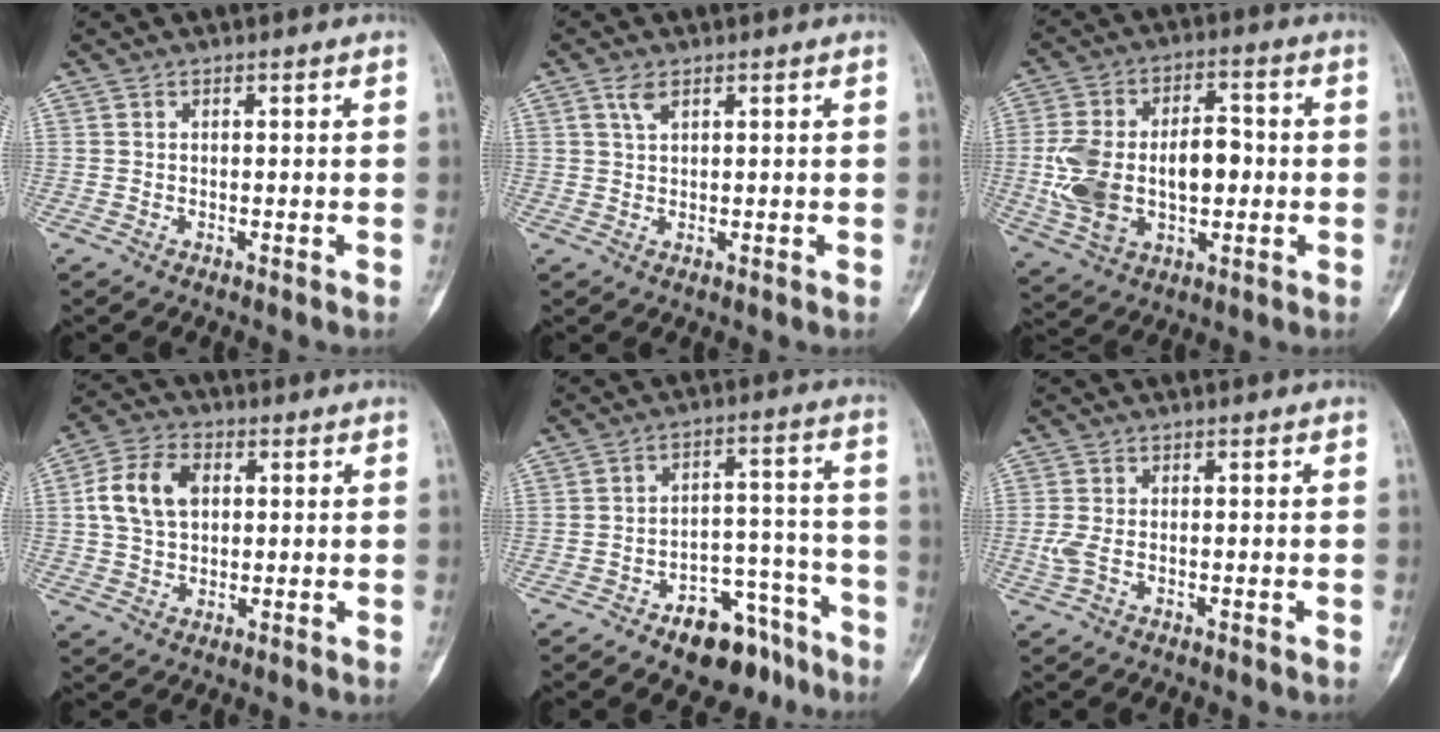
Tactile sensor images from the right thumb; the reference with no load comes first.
{"total": 2.5, "force": [1.2, 1.3, 1.7], "torque": [-0.029, -0.001, 0.025]}
{"total": 17.0, "force": [-1.2, 10.2, 13.5], "torque": [-0.237, 0.029, -0.010]}
{"total": 10.2, "force": [1.7, 7.1, 7.1], "torque": [-0.125, 0.014, 0.027]}
{"total": 12.7, "force": [-8.7, 6.6, 6.4], "torque": [-0.045, 0.087, -0.125]}
{"total": 2.6, "force": [-0.6, 1.4, 2.1], "torque": [-0.061, 0.000, -0.017]}